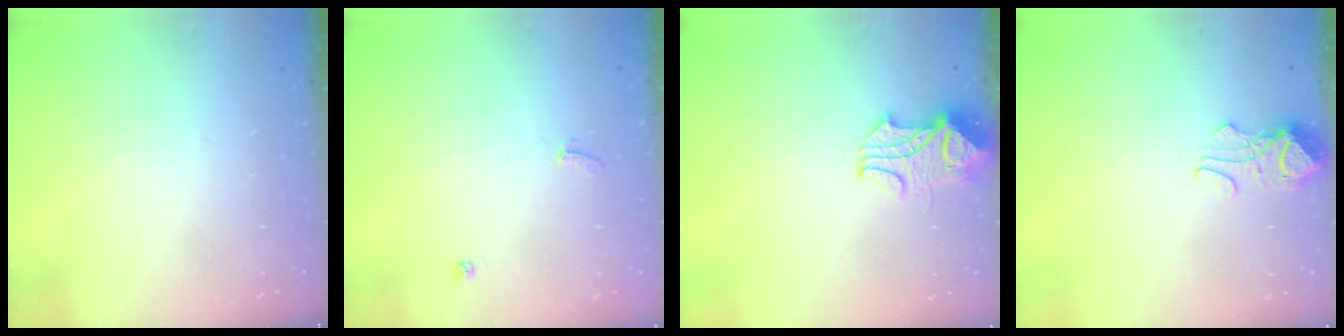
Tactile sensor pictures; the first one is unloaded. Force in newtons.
{"total": 2.1, "press": 2.1, "slide": 0.3}
{"total": 2.0, "press": 1.9, "slide": 0.8}
{"total": 2.9, "press": 2.9, "slide": 0.4}